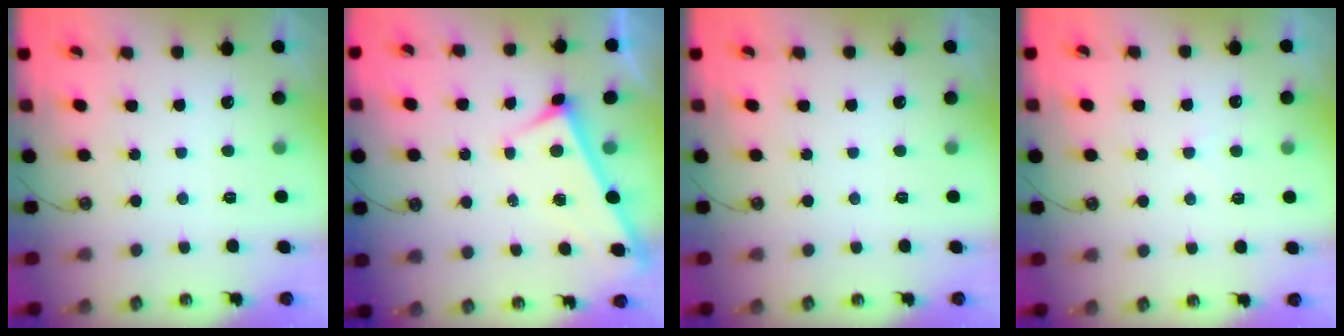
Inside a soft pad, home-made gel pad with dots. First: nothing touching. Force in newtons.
{"total": 3.7, "press": 3.7, "slide": 0.2}
{"total": 0.0}
{"total": 3.0, "press": 2.9, "slide": 0.4}